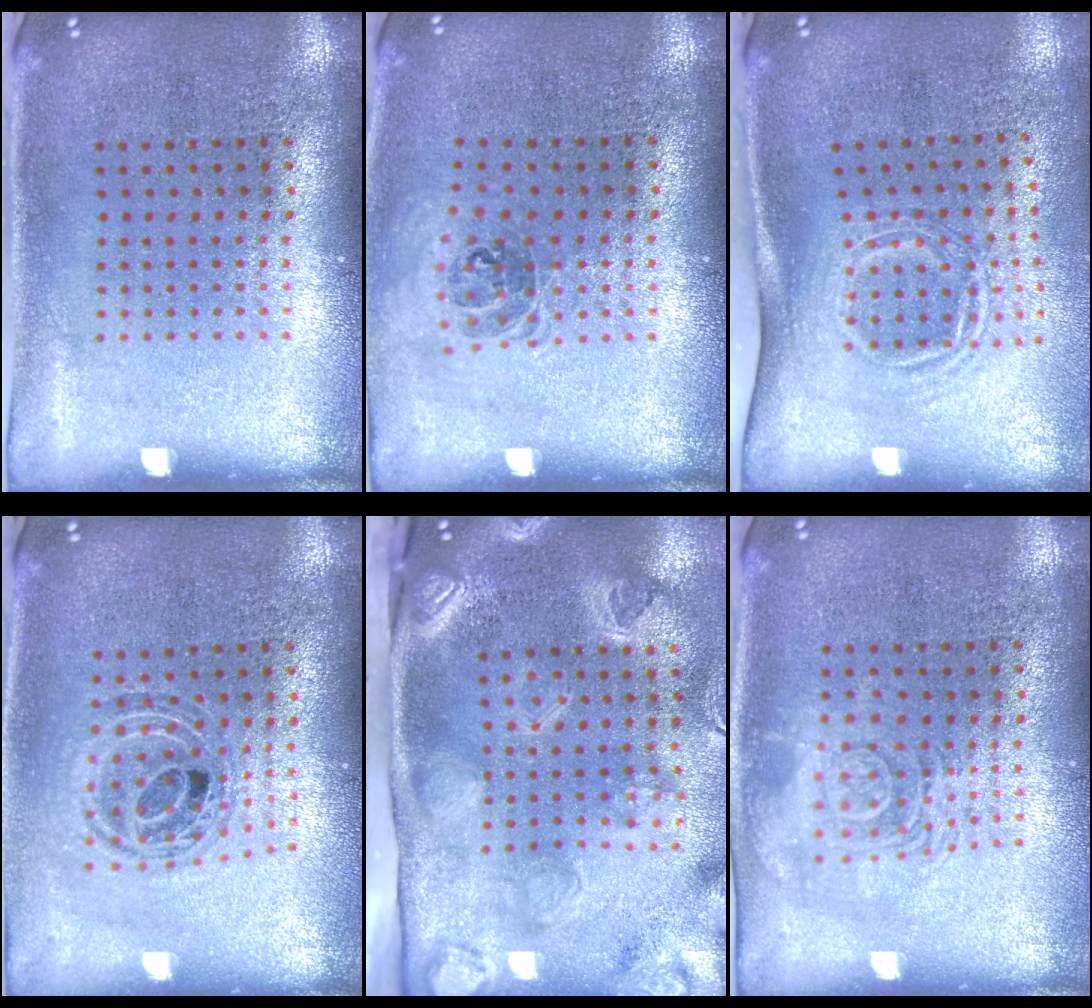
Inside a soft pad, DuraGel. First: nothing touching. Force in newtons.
{"total": 1.0, "press": 0.8, "slide": 0.5}
{"total": 1.7, "press": 1.2, "slide": 1.2}
{"total": 0.8, "press": 0.8, "slide": 0.2}
{"total": 4.1, "press": 3.1, "slide": 2.7}
{"total": 2.6, "press": 2.6, "slide": 0.4}